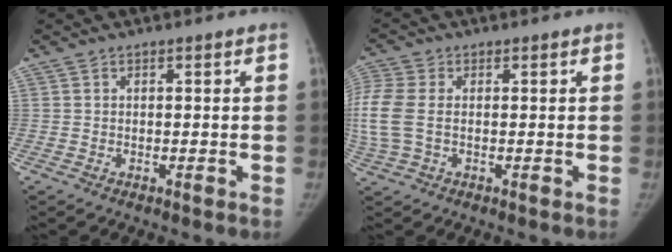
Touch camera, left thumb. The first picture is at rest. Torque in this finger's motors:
{"motor_torque": [2.48, 2.53, 2.77, 0.00, 0.72]}